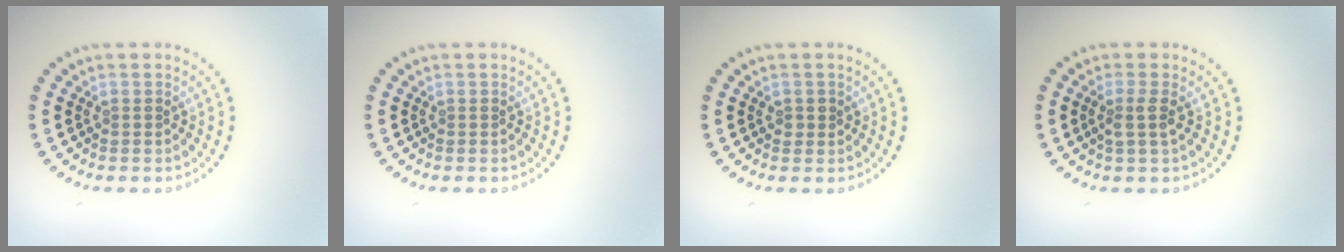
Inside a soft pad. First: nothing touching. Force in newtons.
{"total": 0.0}
{"total": 0.8, "press": 0.8, "slide": 0.1}
{"total": 1.5, "press": 1.2, "slide": 0.9}